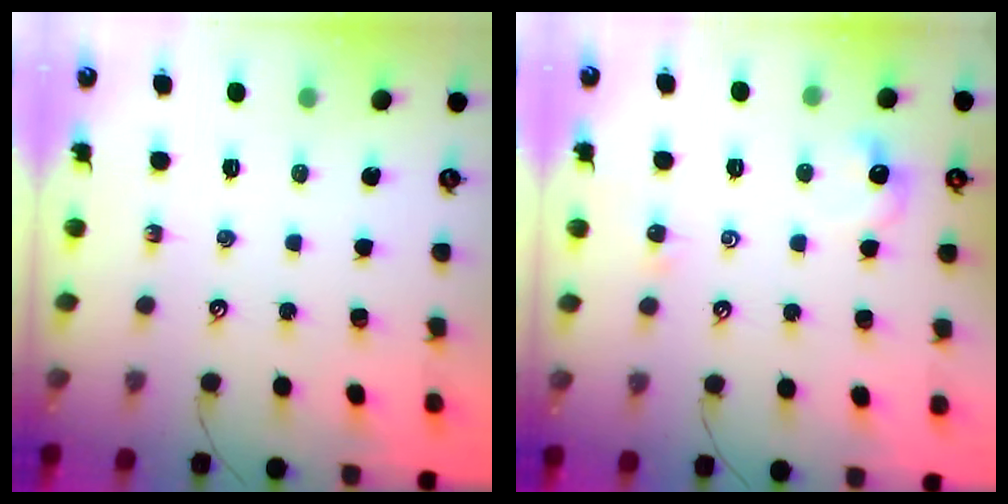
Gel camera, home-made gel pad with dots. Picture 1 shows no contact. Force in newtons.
{"total": 2.4, "press": 2.3, "slide": 0.7}